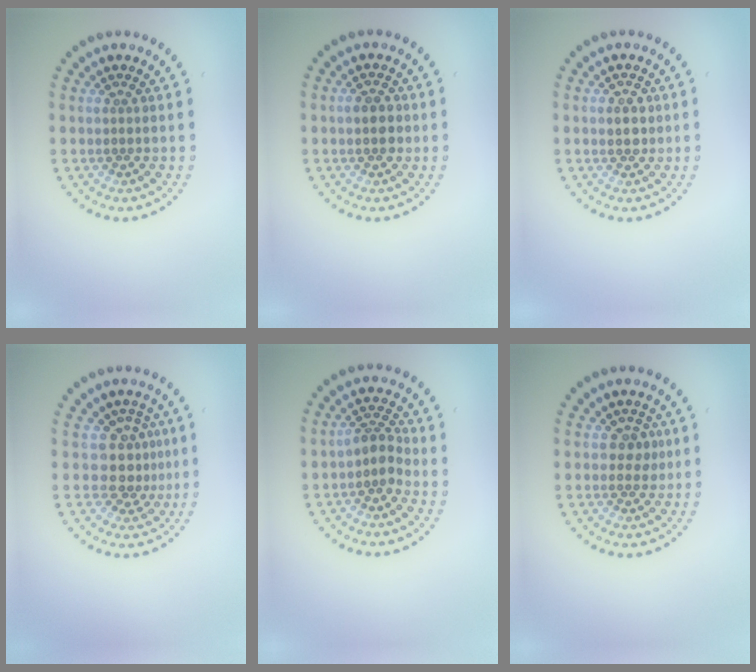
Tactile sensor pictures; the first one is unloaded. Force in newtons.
{"total": 2.0, "press": 2.0, "slide": 0.2}
{"total": 1.6, "press": 1.6, "slide": 0.3}
{"total": 2.9, "press": 2.1, "slide": 2.1}
{"total": 2.5, "press": 2.0, "slide": 1.5}
{"total": 1.7, "press": 1.5, "slide": 0.8}